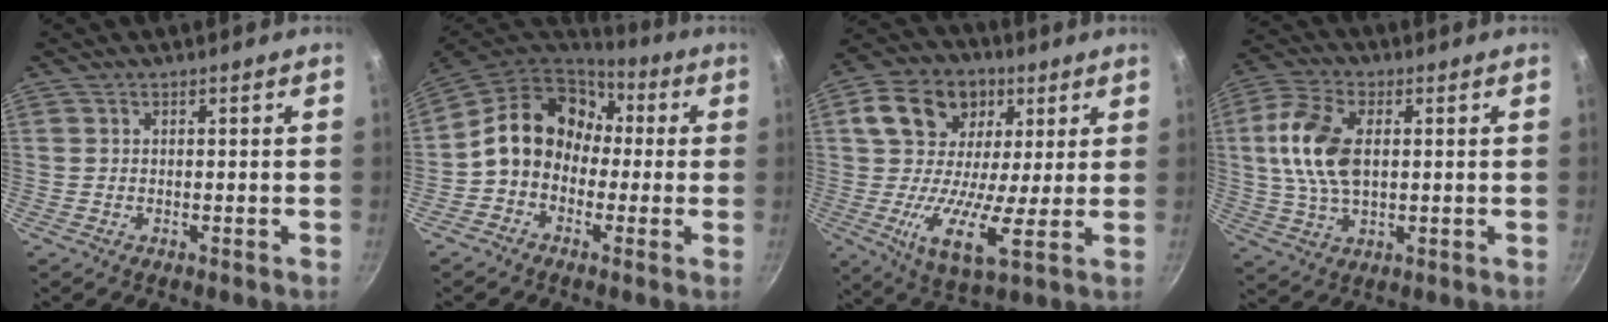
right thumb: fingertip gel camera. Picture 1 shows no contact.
{"total": 15.7, "force": [0.9, 12.6, 9.3], "torque": [-0.130, 0.052, -0.007]}
{"total": 17.3, "force": [3.8, 11.7, 12.2], "torque": [-0.198, -0.002, 0.046]}
{"total": 12.6, "force": [1.6, 7.3, 10.1], "torque": [-0.192, 0.009, 0.025]}